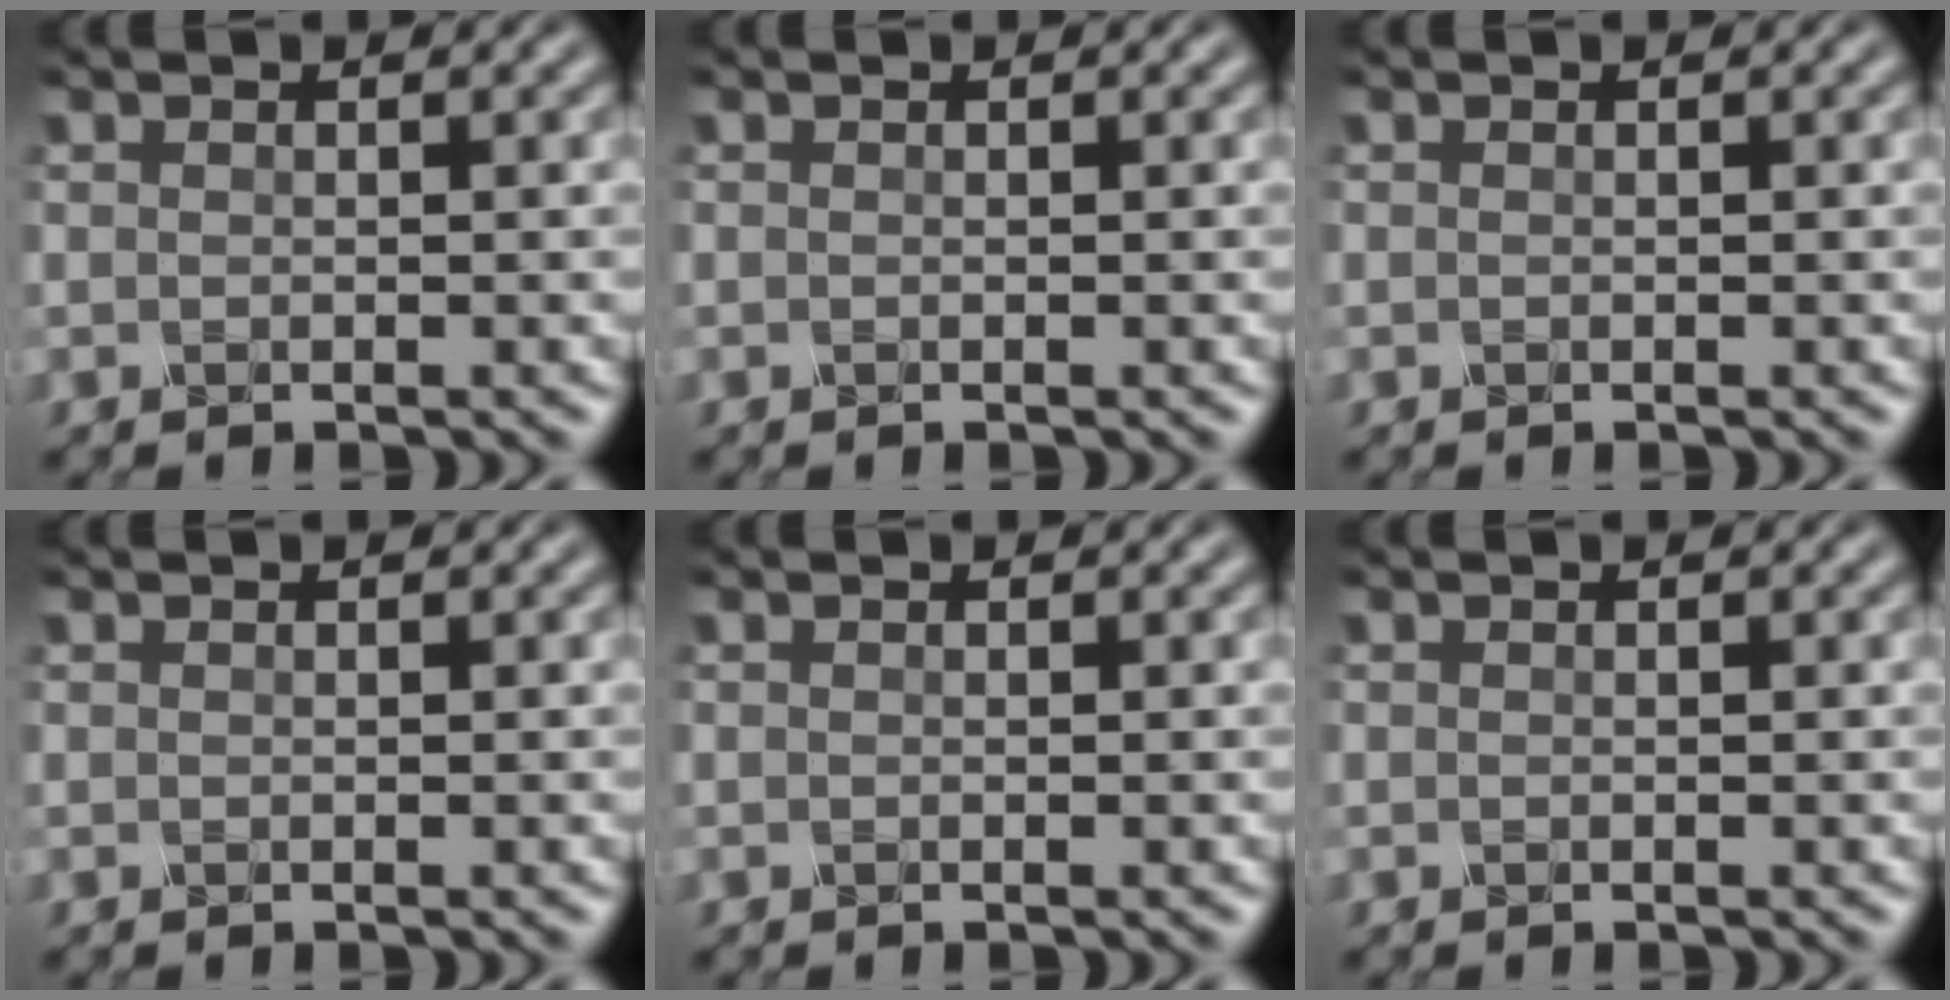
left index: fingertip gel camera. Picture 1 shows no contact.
{"total": 0.0}
{"total": 0.0}
{"total": 0.0}
{"total": 0.0}
{"total": 0.0}